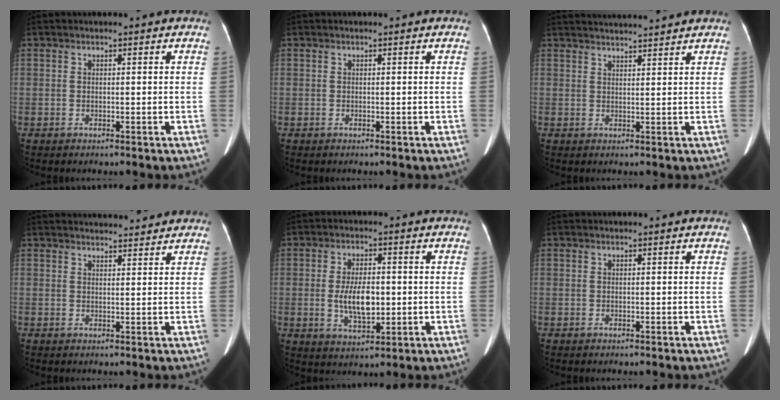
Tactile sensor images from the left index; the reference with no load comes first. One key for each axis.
{"total": 0.0}
{"total": 6.7, "fx": 6.5, "fy": 0.0, "fz": 1.5, "tx": -0.026, "ty": 0.021, "tz": 0.088}
{"total": 7.0, "fx": 6.8, "fy": 1.5, "fz": 1.0, "tx": -0.002, "ty": 0.015, "tz": 0.073}
{"total": 6.7, "fx": -0.8, "fy": 2.8, "fz": 6.1, "tx": -0.120, "ty": -0.011, "tz": -0.011}
{"total": 0.0}